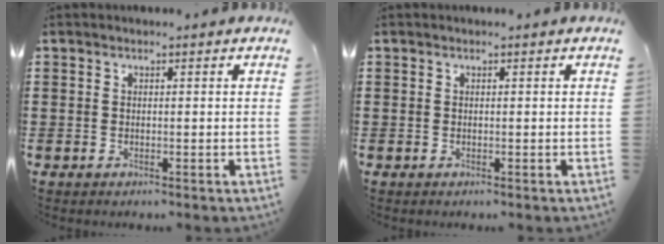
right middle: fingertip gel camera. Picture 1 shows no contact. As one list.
[{"total": 0.0}]